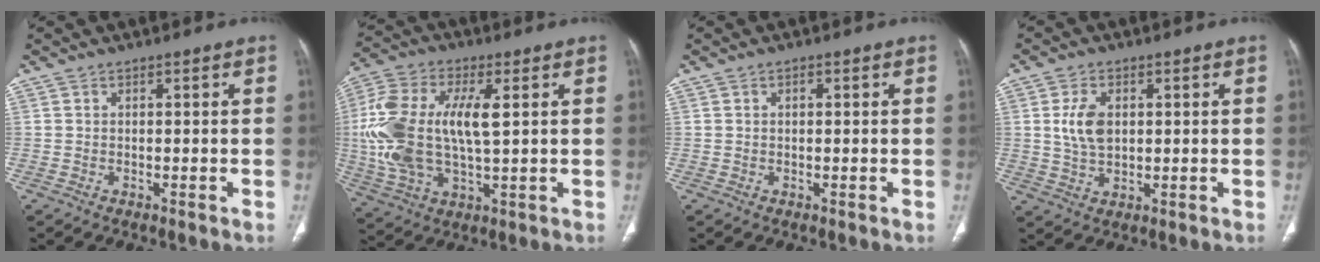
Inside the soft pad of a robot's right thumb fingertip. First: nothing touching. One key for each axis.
{"total": 18.6, "fx": 2.2, "fy": 9.0, "fz": 16.2, "tx": -0.351, "ty": 0.006, "tz": 0.041}
{"total": 0.6, "fx": 0.2, "fy": 0.3, "fz": 0.5, "tx": -0.010, "ty": 0.001, "tz": 0.004}
{"total": 6.4, "fx": 1.2, "fy": 4.0, "fz": 4.8, "tx": -0.088, "ty": -0.006, "tz": 0.025}